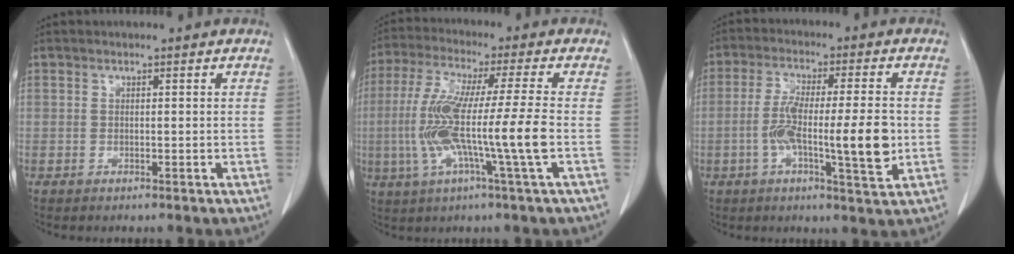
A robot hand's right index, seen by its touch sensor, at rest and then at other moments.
{"total": 13.3, "force": [-2.3, -1.1, 13.0], "torque": [-0.260, -0.008, -0.049]}
{"total": 11.6, "force": [-1.8, 1.7, 11.4], "torque": [-0.195, 0.002, -0.032]}